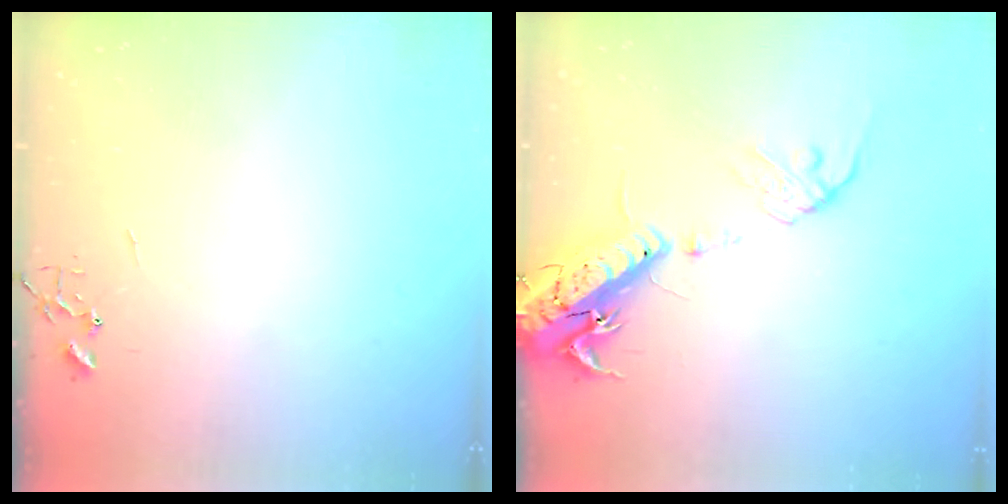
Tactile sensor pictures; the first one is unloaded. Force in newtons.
{"total": 18.1, "press": 17.7, "slide": 3.8}